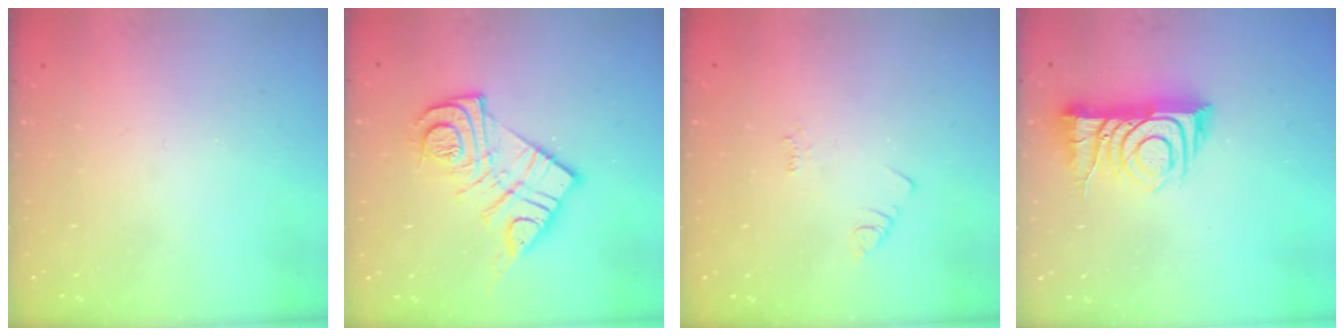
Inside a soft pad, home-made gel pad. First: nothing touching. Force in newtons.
{"total": 14.7, "press": 14.7, "slide": 1.3}
{"total": 2.2, "press": 2.1, "slide": 0.4}
{"total": 11.3, "press": 11.2, "slide": 1.4}